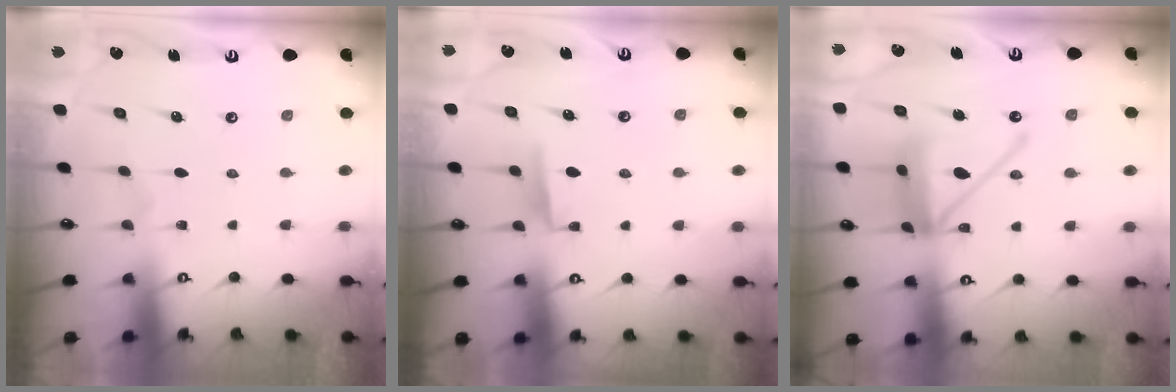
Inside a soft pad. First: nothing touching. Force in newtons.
{"total": 5.1, "press": 5.0, "slide": 0.6}
{"total": 15.1, "press": 15.0, "slide": 1.8}